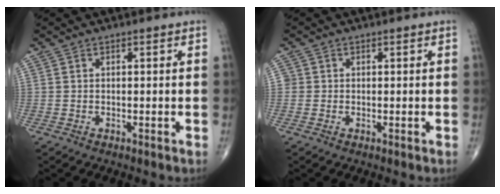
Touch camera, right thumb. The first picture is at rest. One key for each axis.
{"total": 1.1, "fx": -0.1, "fy": 1.1, "fz": 0.1, "tx": 0.007, "ty": 0.004, "tz": -0.003}